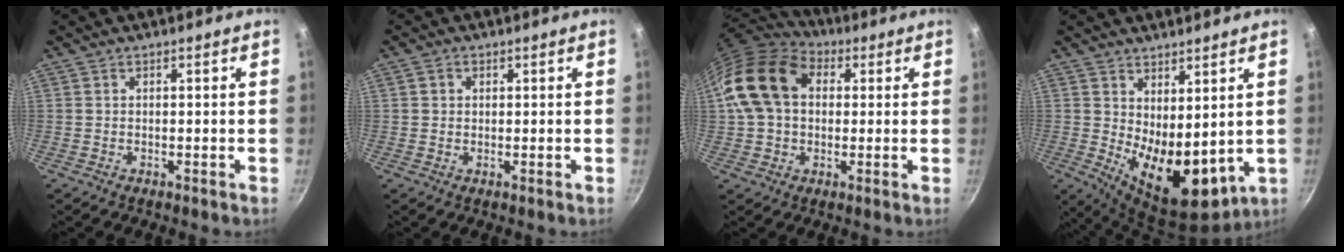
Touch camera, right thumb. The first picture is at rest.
{"total": 1.5, "force": [0.4, 1.4, 0.6], "torque": [-0.005, 0.000, 0.004]}
{"total": 16.0, "force": [2.8, 11.8, 10.5], "torque": [-0.175, 0.027, 0.036]}
{"total": 12.3, "force": [2.2, 6.4, 10.3], "torque": [-0.131, -0.049, 0.054]}